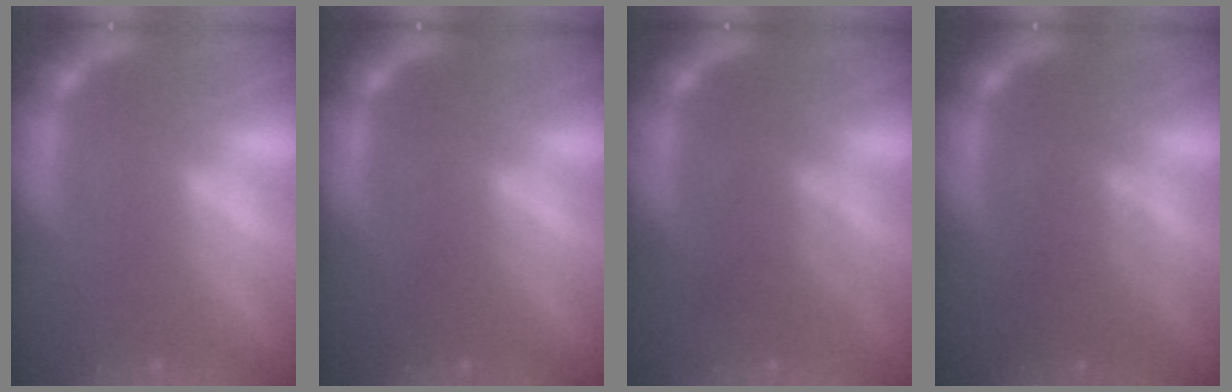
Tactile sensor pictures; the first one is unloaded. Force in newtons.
{"total": 1.4}
{"total": 3.0}
{"total": 3.6}